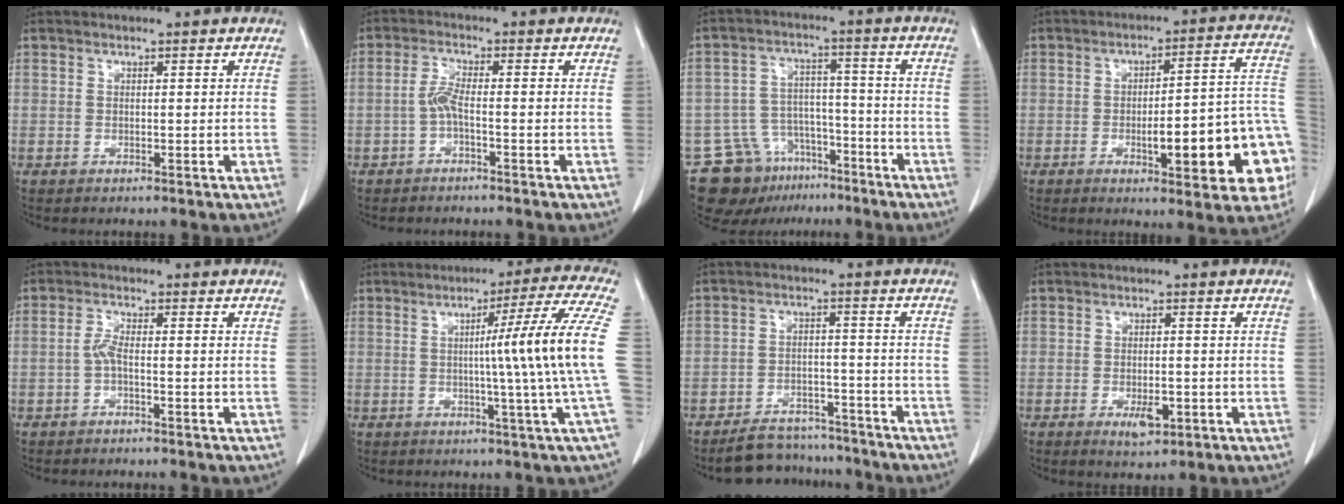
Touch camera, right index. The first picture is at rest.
{"total": 2.8, "force": [-1.1, 0.2, 2.6], "torque": [-0.056, 0.004, -0.024]}
{"total": 11.6, "force": [-7.9, 7.8, 3.3], "torque": [-0.058, 0.039, -0.120]}
{"total": 16.6, "force": [-4.9, 3.4, 15.5], "torque": [-0.139, 0.038, -0.051]}
{"total": 2.1, "force": [-0.7, 0.3, 2.0], "torque": [-0.039, 0.003, -0.017]}
{"total": 12.9, "force": [-0.2, -3.2, 12.4], "torque": [-0.166, -0.006, -0.003]}
{"total": 8.2, "force": [-7.6, 3.2, 0.6], "torque": [0.003, 0.016, -0.110]}
{"total": 3.5, "force": [-1.4, 1.4, 2.9], "torque": [-0.043, -0.001, -0.012]}